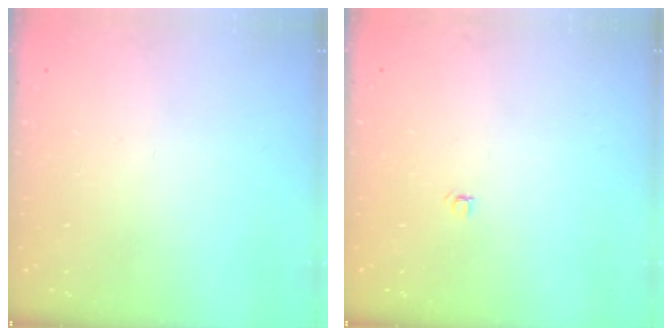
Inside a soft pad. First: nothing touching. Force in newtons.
{"total": 3.4, "press": 3.4, "slide": 0.3}